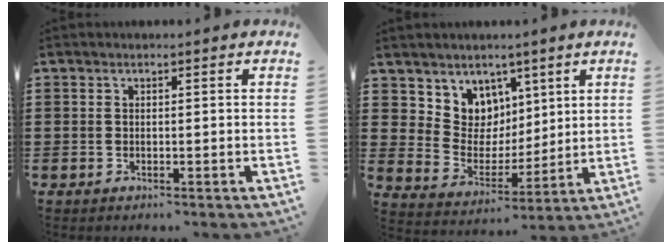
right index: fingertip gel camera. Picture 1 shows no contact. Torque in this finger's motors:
{"motor_torque": [-0.03, 0.17, 0.05, 0.00]}